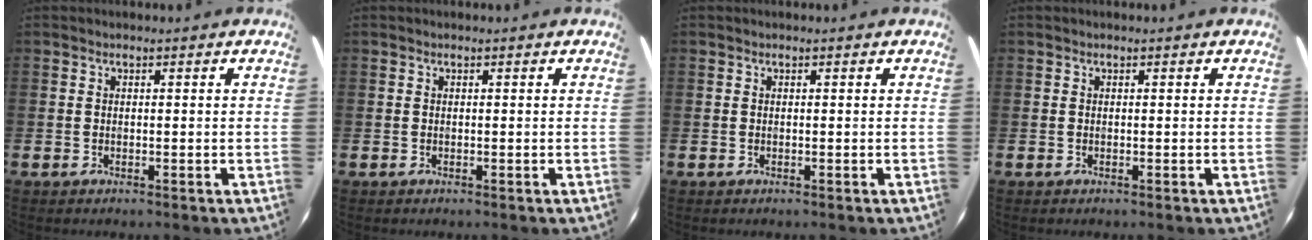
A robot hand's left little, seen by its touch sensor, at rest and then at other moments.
{"total": 0.0}
{"total": 0.0}
{"total": 0.0}